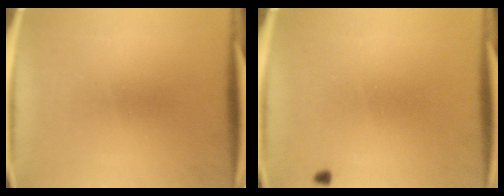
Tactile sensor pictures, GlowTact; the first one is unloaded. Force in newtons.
{"total": 0.6}